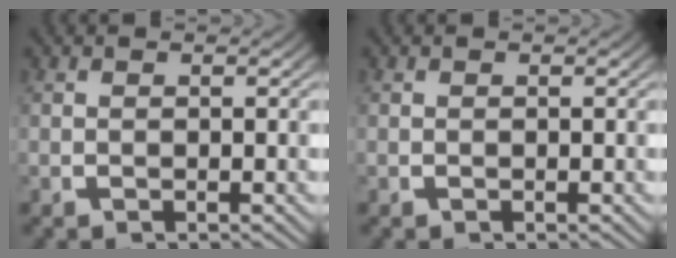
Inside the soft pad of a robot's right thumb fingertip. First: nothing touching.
{"total": 0.0}